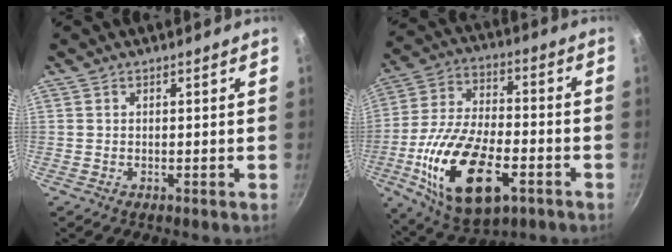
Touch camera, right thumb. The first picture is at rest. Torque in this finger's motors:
{"motor_torque": [0.27, 1.07, 1.76, -1.01, 0.60]}